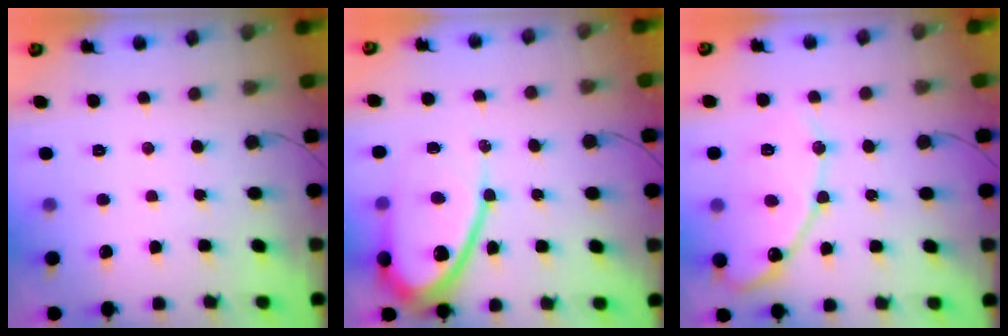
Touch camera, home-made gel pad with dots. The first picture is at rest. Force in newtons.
{"total": 13.8, "press": 13.8, "slide": 1.3}
{"total": 13.7, "press": 13.6, "slide": 1.3}